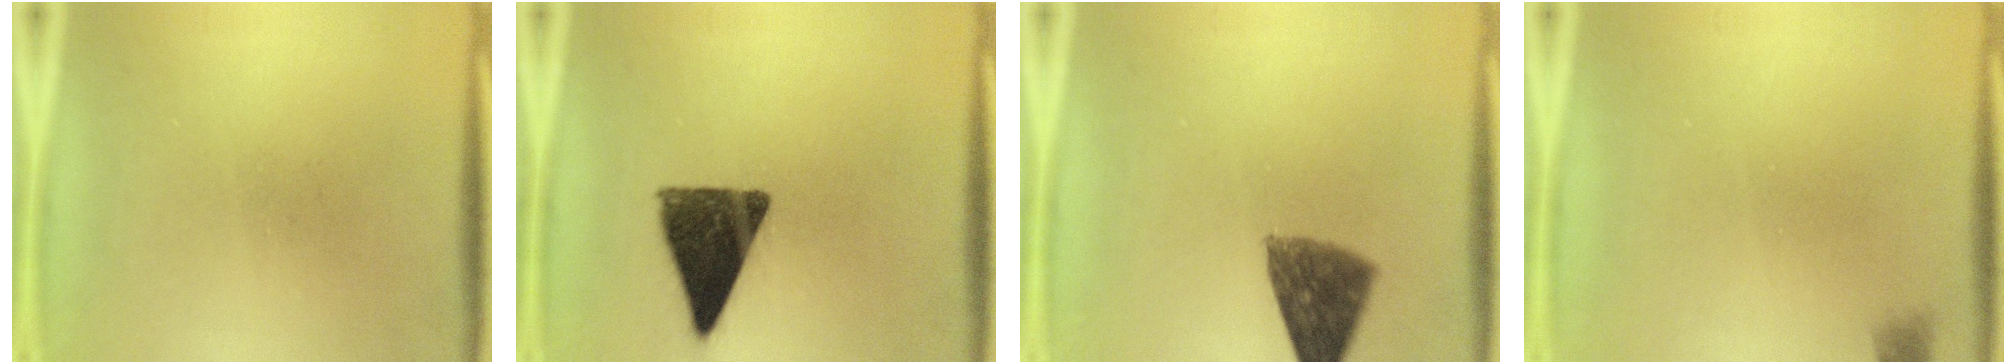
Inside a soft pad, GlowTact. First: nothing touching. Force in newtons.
{"total": 12.8}
{"total": 8.5}
{"total": 1.1}